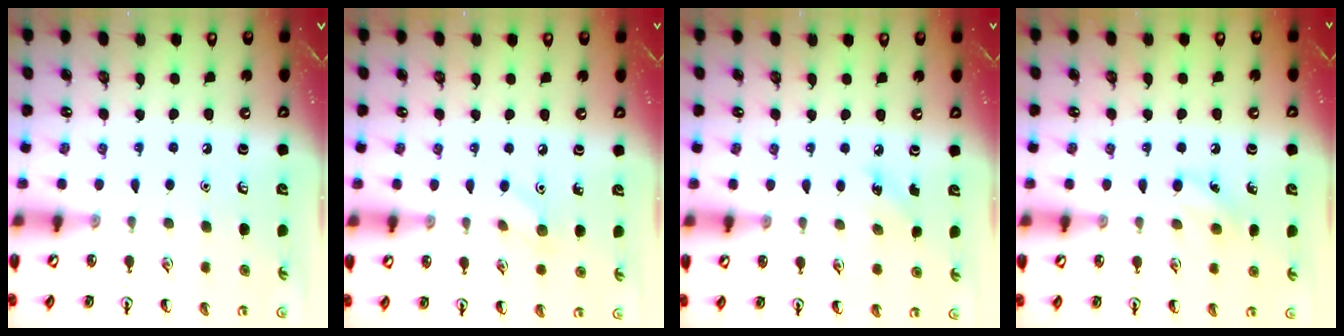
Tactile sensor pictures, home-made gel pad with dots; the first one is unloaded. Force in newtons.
{"total": 5.4, "press": 5.1, "slide": 1.7}
{"total": 3.8, "press": 3.6, "slide": 1.2}
{"total": 6.2, "press": 5.9, "slide": 1.9}